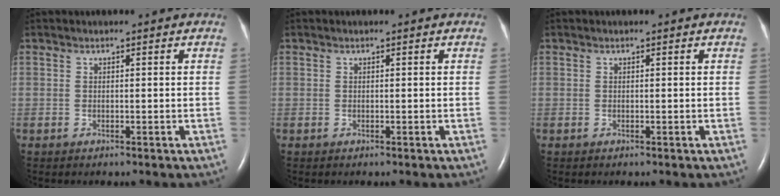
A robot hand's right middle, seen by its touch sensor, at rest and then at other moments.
{"total": 0.0}
{"total": 0.0}